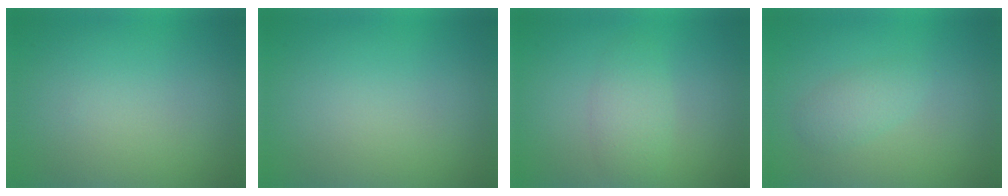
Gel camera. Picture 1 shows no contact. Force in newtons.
{"total": 0.0}
{"total": 2.4, "press": 2.4, "slide": 0.1}
{"total": 1.8, "press": 1.8, "slide": 0.2}